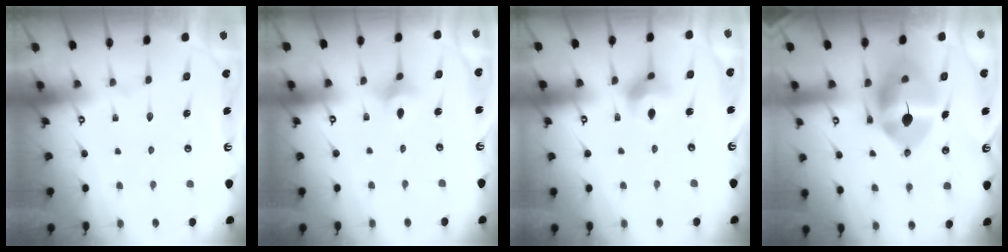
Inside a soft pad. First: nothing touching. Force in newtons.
{"total": 2.8, "press": 2.7, "slide": 0.7}
{"total": 6.5, "press": 6.5, "slide": 0.6}
{"total": 14.9, "press": 14.7, "slide": 2.5}